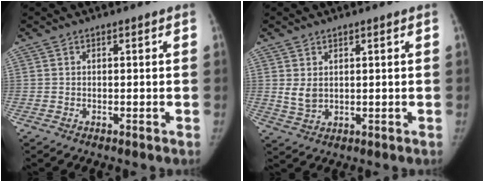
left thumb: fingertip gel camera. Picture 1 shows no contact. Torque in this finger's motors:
{"motor_torque": [-0.19, 0.14, 0.85, -0.50, 0.11]}